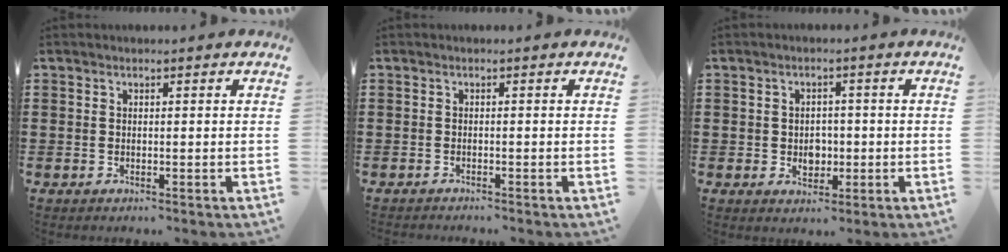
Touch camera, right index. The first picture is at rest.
{"total": 0.6, "force": [-0.6, -0.1, 0.0], "torque": [-0.002, -0.003, -0.012]}
{"total": 2.9, "force": [-0.4, 2.5, 1.4], "torque": [-0.019, -0.001, -0.015]}